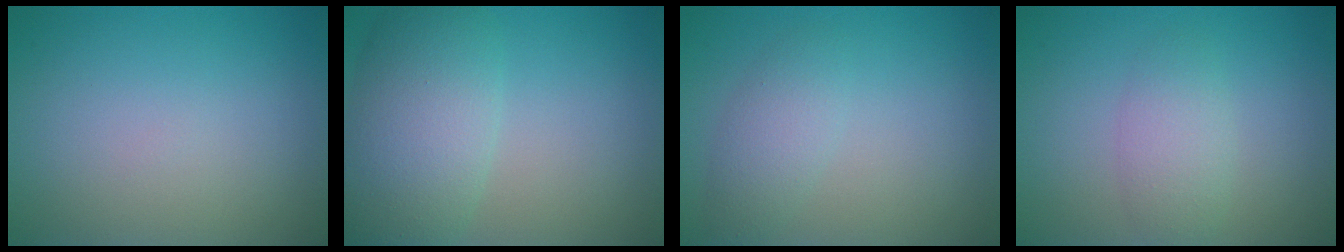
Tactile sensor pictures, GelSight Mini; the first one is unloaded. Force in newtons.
{"total": 6.8, "press": 6.8, "slide": 0.4}
{"total": 2.2, "press": 2.2, "slide": 0.1}
{"total": 2.5, "press": 2.5, "slide": 0.2}